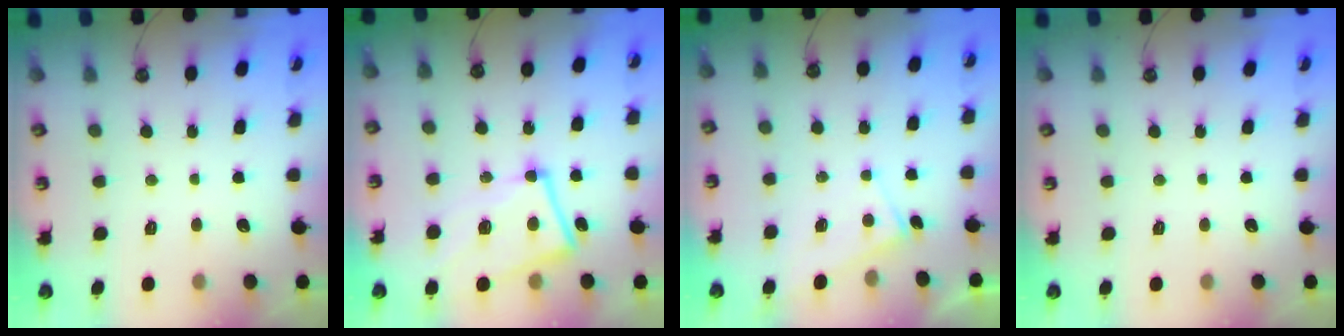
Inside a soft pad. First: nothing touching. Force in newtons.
{"total": 7.2, "press": 7.0, "slide": 1.6}
{"total": 2.8, "press": 2.8, "slide": 0.1}
{"total": 0.0}